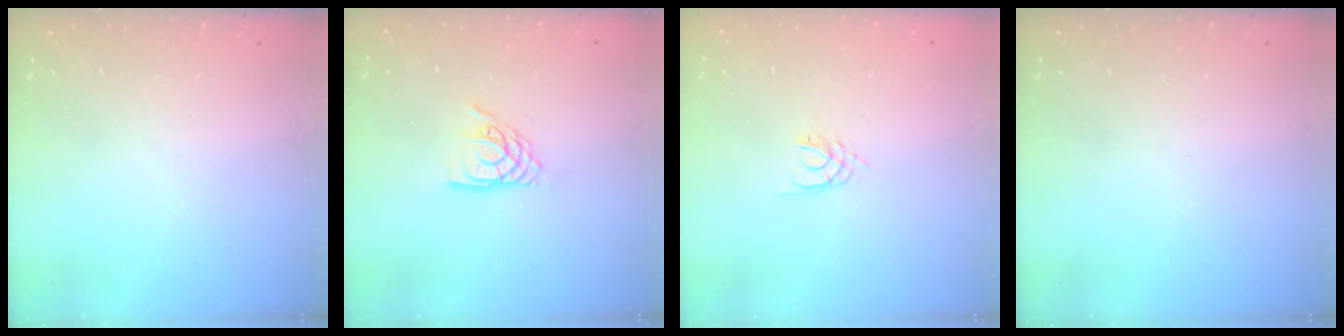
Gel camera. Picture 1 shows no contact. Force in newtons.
{"total": 7.9, "press": 7.9, "slide": 0.6}
{"total": 2.4, "press": 2.4, "slide": 0.3}
{"total": 0.0}